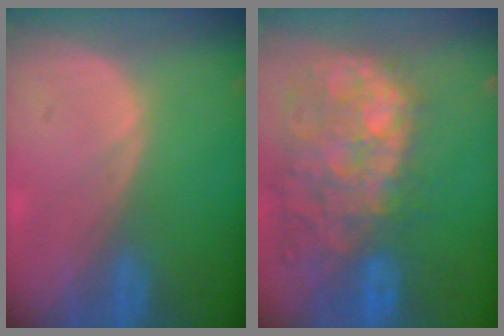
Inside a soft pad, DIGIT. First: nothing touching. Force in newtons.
{"total": 14.1, "press": 11.6, "slide": 8.1}